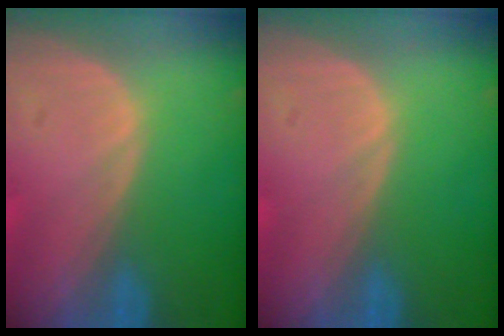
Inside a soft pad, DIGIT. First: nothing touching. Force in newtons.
{"total": 0.0}